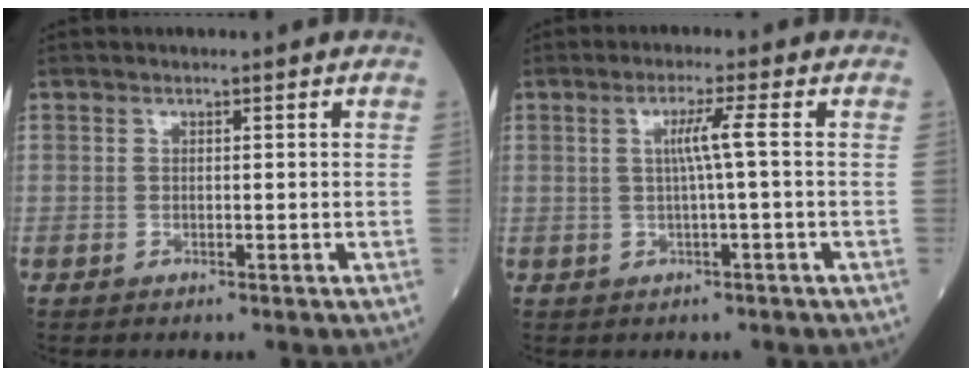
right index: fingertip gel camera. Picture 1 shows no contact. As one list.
[{"total": 3.3, "force": [0.2, -0.9, 3.2], "torque": [-0.061, 0.003, 0.004]}]